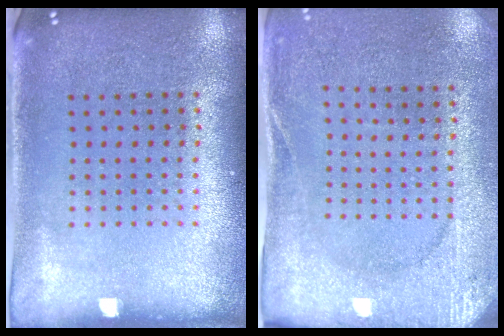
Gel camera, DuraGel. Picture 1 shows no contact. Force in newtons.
{"total": 2.6, "press": 2.4, "slide": 0.9}